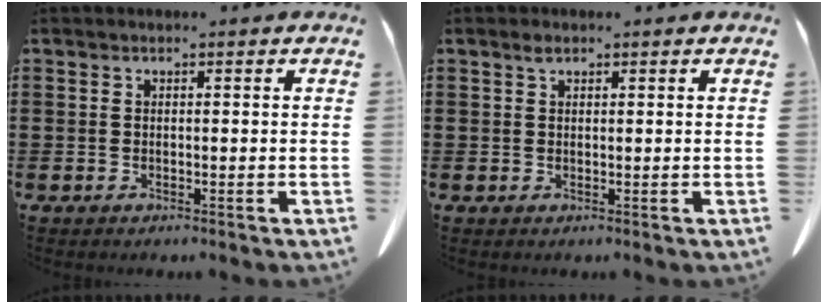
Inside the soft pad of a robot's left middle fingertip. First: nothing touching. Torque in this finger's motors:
{"motor_torque": [0.29, 0.68, -0.04, -0.02]}